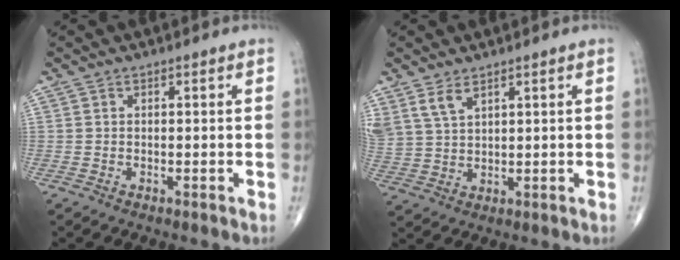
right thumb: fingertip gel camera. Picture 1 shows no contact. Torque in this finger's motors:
{"motor_torque": [0.12, 0.17, 0.88, 0.78, 0.13]}